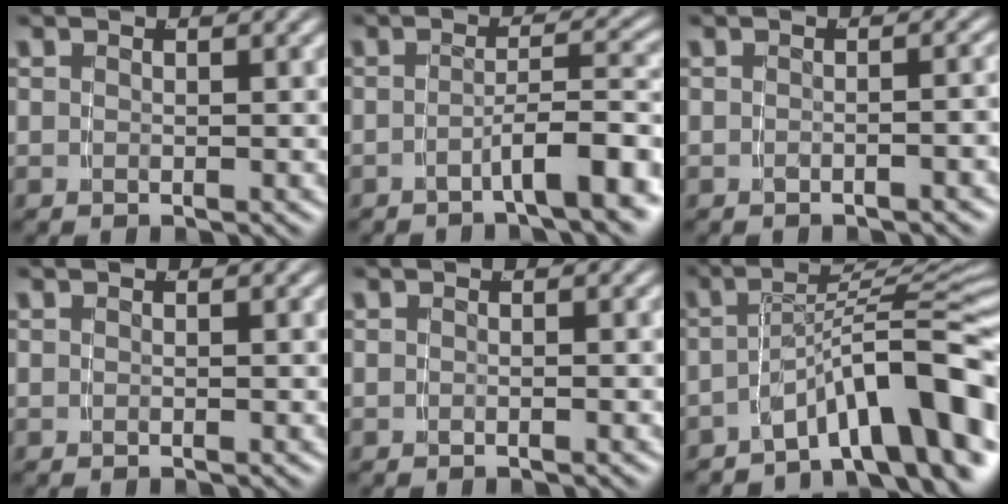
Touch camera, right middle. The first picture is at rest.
{"total": 5.0, "force": [-3.4, 0.4, 3.7], "torque": [-0.048, 0.004, -0.053]}
{"total": 1.4, "force": [-1.1, -0.6, 0.6], "torque": [-0.004, 0.009, -0.020]}
{"total": 0.0}
{"total": 0.5, "force": [-0.4, -0.4, 0.0], "torque": [0.000, 0.003, -0.006]}
{"total": 9.9, "force": [-5.3, 3.0, 7.9], "torque": [-0.091, 0.007, -0.079]}